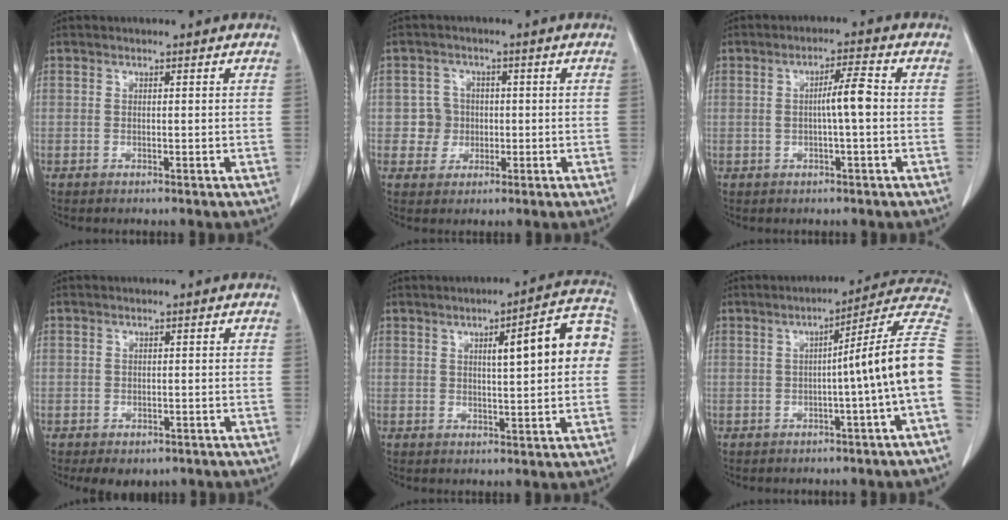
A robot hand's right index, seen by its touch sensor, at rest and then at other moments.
{"total": 3.7, "force": [-0.2, 3.7, 0.1], "torque": [0.011, 0.011, 0.000]}
{"total": 4.4, "force": [-0.1, 0.2, 4.4], "torque": [-0.076, 0.007, -0.002]}
{"total": 4.2, "force": [-3.0, 2.6, 1.3], "torque": [-0.006, 0.003, -0.035]}
{"total": 9.7, "force": [1.5, 1.4, 9.4], "torque": [-0.122, 0.026, 0.017]}
{"total": 12.0, "force": [-1.6, -2.2, 11.7], "torque": [-0.133, 0.025, -0.032]}